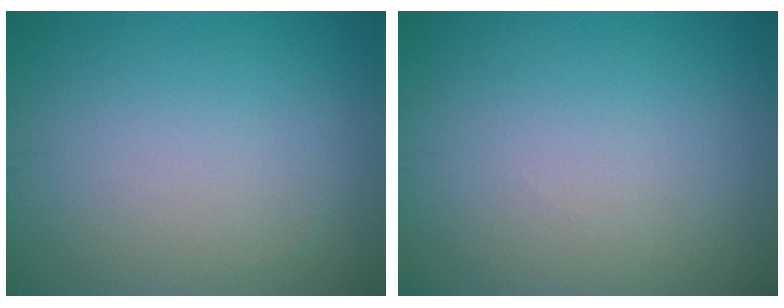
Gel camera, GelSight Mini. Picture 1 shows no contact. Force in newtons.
{"total": 0.0}